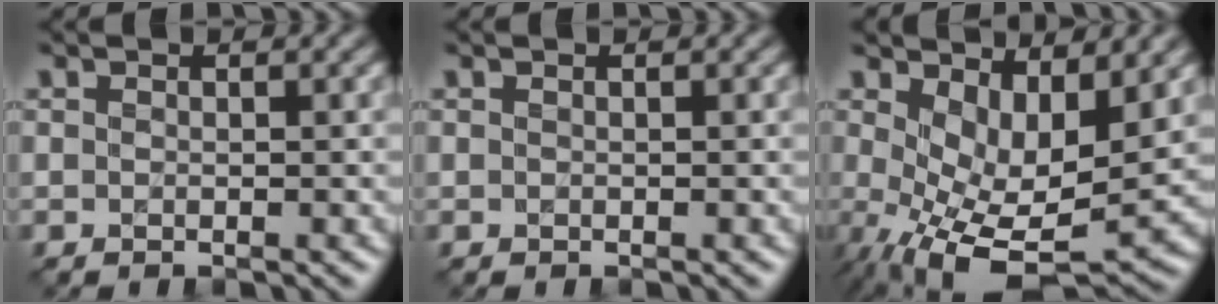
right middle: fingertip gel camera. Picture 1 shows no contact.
{"total": 0.0}
{"total": 9.6, "force": [0.0, 4.8, 8.4], "torque": [-0.160, -0.027, 0.011]}